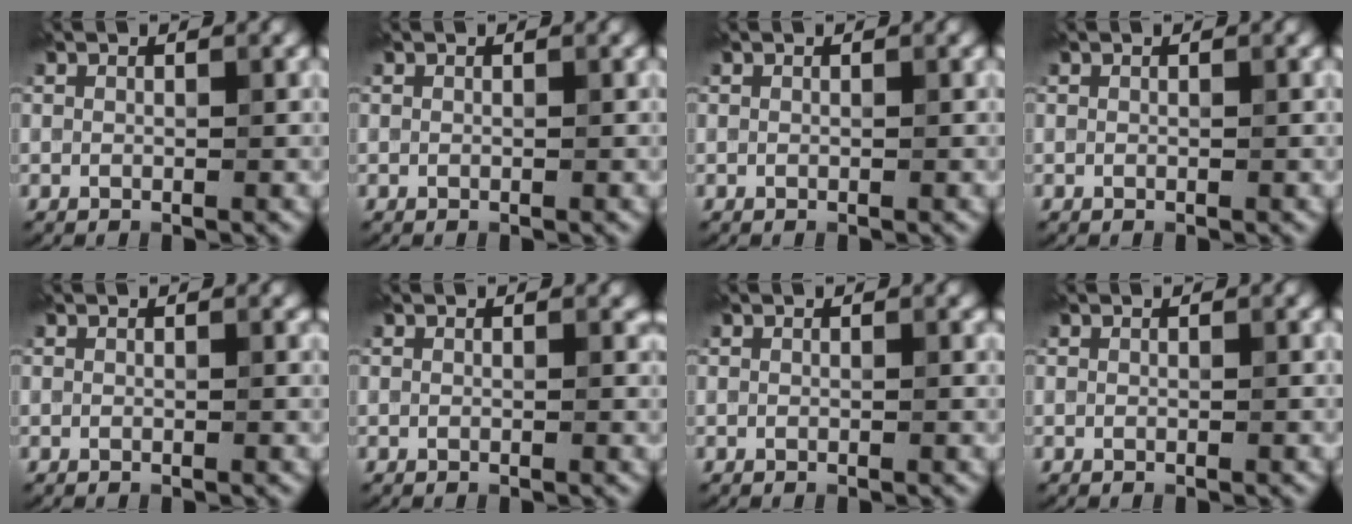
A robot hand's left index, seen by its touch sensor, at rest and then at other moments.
{"total": 0.0}
{"total": 0.0}
{"total": 0.0}
{"total": 0.0}
{"total": 0.7, "force": [0.1, 0.5, 0.4], "torque": [-0.004, 0.001, 0.000]}
{"total": 0.0}
{"total": 0.0}